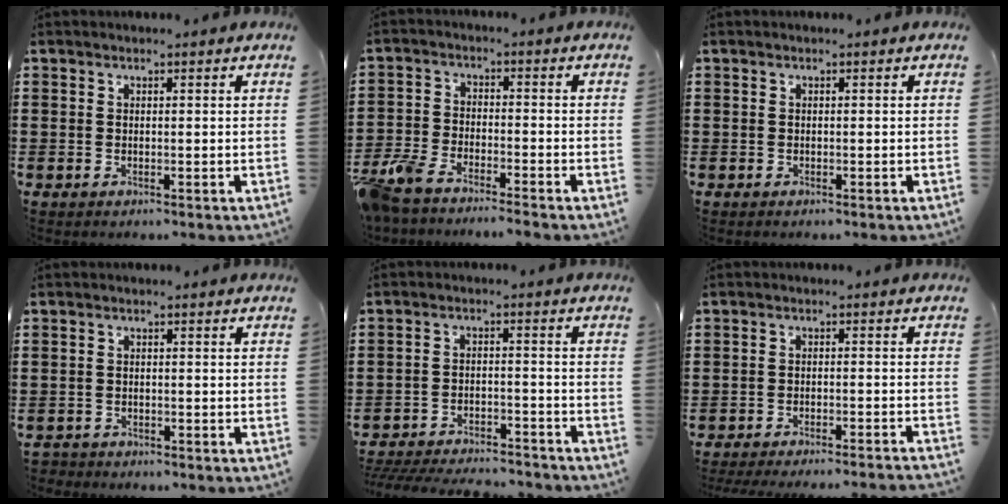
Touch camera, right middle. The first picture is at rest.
{"total": 5.4, "force": [-5.1, 0.8, 1.7], "torque": [-0.070, -0.013, -0.110]}
{"total": 0.0}
{"total": 1.5, "force": [-1.5, 0.3, -0.2], "torque": [-0.003, 0.001, -0.034]}
{"total": 5.3, "force": [-5.2, 0.5, 0.9], "torque": [-0.025, 0.003, -0.109]}
{"total": 3.1, "force": [-3.0, -0.3, 0.6], "torque": [-0.011, -0.002, -0.061]}